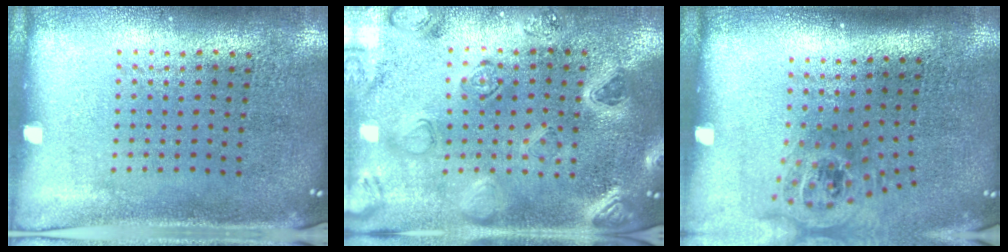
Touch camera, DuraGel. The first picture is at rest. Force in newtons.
{"total": 2.3, "press": 2.2, "slide": 0.2}
{"total": 1.6, "press": 1.2, "slide": 1.1}